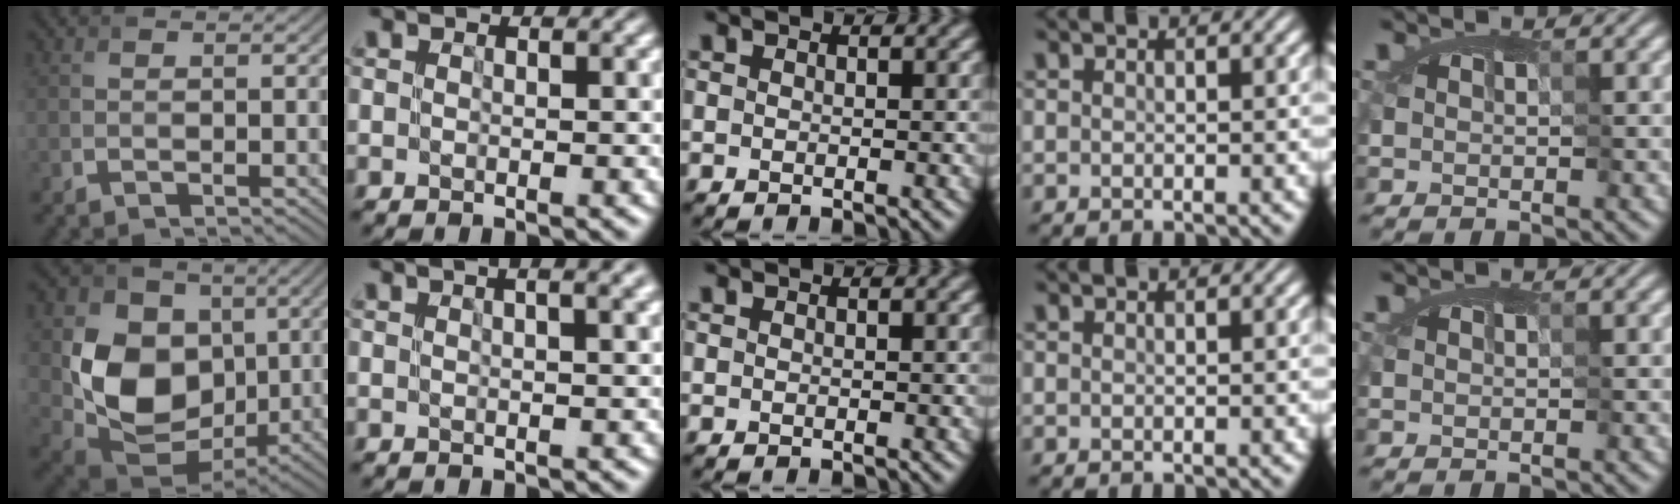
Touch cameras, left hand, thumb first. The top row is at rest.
{"thumb": {"total": 12.3, "force": [0.1, 9.7, 7.6], "torque": [-0.152, -0.025, -0.001]}, "index": {"total": 3.5, "force": [1.8, 1.1, 2.8], "torque": [-0.027, 0.011, 0.008]}}